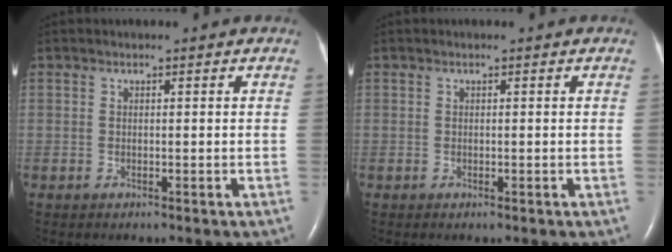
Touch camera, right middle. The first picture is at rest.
{"total": 0.0}